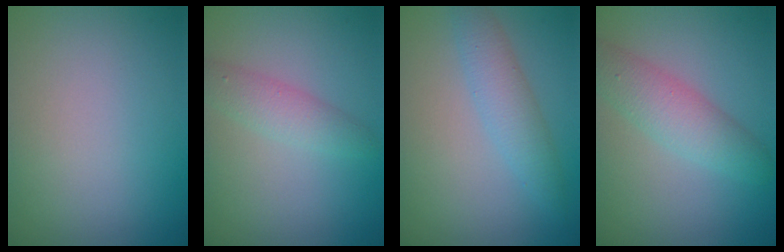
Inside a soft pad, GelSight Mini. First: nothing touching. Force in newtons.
{"total": 2.4, "press": 2.4, "slide": 0.1}
{"total": 2.9, "press": 2.9, "slide": 0.1}
{"total": 4.0, "press": 4.0, "slide": 0.1}